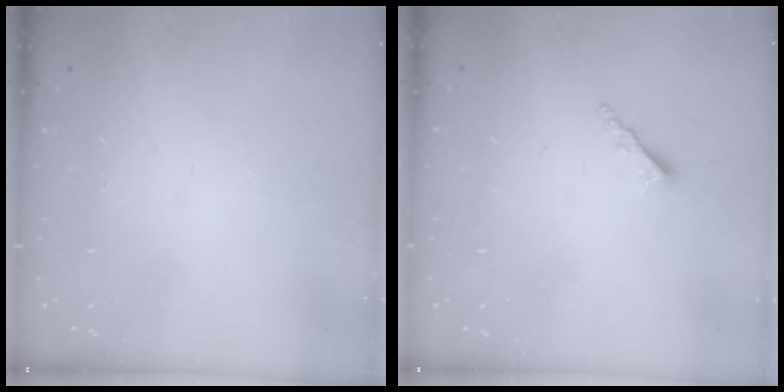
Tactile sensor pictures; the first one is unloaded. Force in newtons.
{"total": 1.7, "press": 1.7, "slide": 0.2}